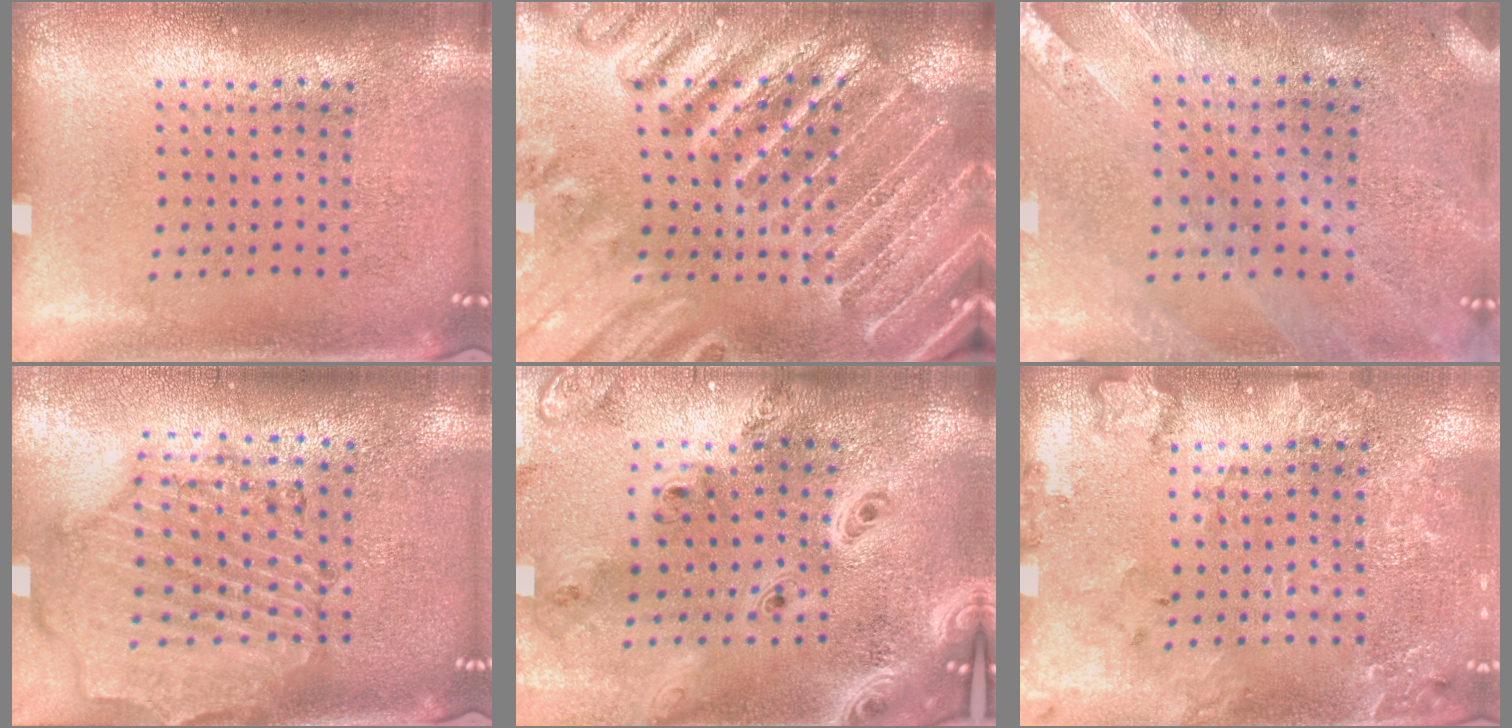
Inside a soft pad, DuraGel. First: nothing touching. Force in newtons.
{"total": 3.6, "press": 3.5, "slide": 0.9}
{"total": 0.5, "press": 0.5, "slide": 0.2}
{"total": 1.5, "press": 1.5, "slide": 0.3}
{"total": 4.0, "press": 3.0, "slide": 2.7}
{"total": 1.9, "press": 1.9, "slide": 0.2}